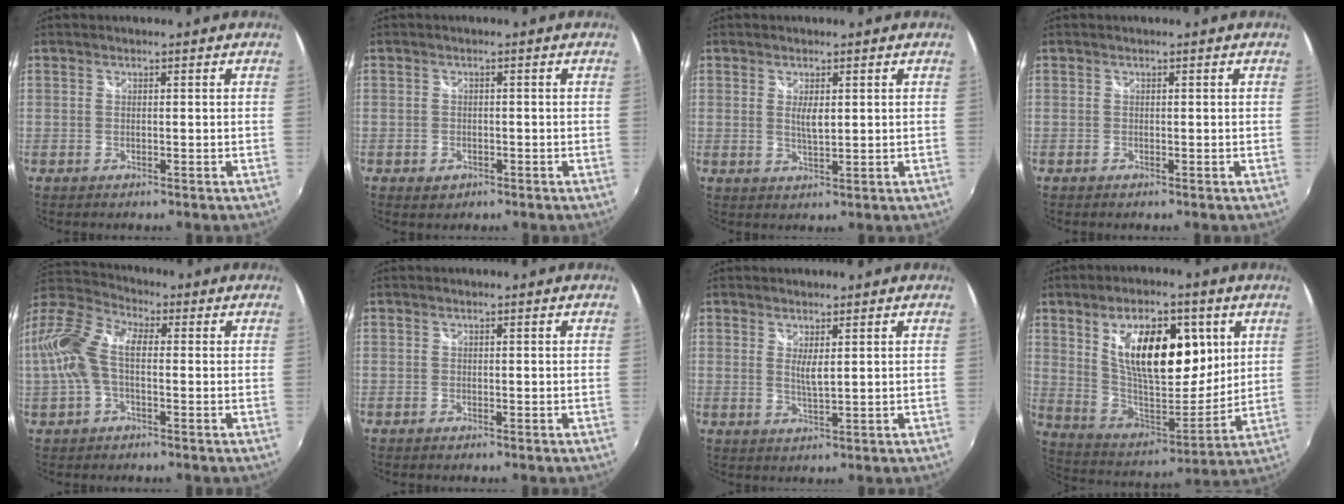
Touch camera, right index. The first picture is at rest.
{"total": 2.4, "force": [-1.2, 1.8, 0.9], "torque": [-0.019, -0.001, -0.017]}
{"total": 2.8, "force": [0.7, 1.0, 2.5], "torque": [-0.044, -0.005, 0.012]}
{"total": 0.0}
{"total": 13.9, "force": [-0.5, 7.6, 11.7], "torque": [-0.250, 0.021, -0.018]}
{"total": 0.0}
{"total": 2.6, "force": [1.0, 0.5, 2.3], "torque": [-0.041, -0.006, 0.015]}
{"total": 19.6, "force": [6.9, 9.4, 15.8], "torque": [-0.263, 0.001, 0.129]}